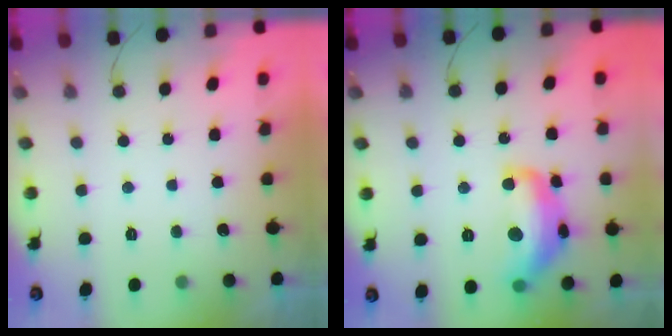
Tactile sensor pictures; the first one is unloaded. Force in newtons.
{"total": 15.0, "press": 15.0, "slide": 1.1}